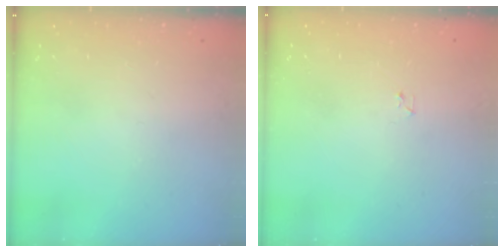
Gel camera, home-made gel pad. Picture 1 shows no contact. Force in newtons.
{"total": 1.6, "press": 1.6, "slide": 0.2}